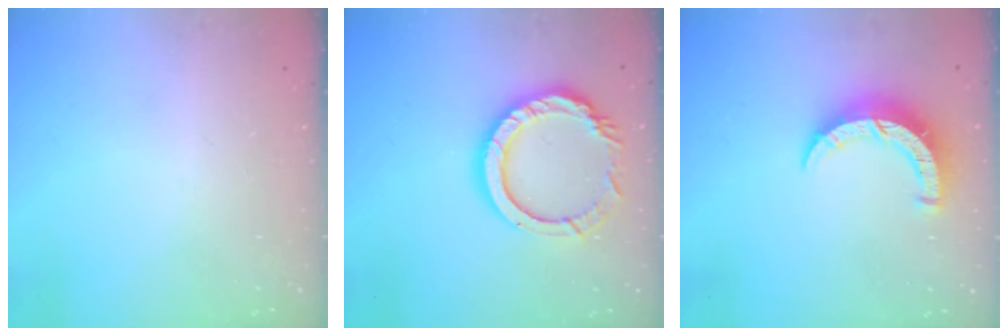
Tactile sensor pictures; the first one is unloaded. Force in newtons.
{"total": 13.2, "press": 13.1, "slide": 1.1}
{"total": 8.0, "press": 8.0, "slide": 0.3}